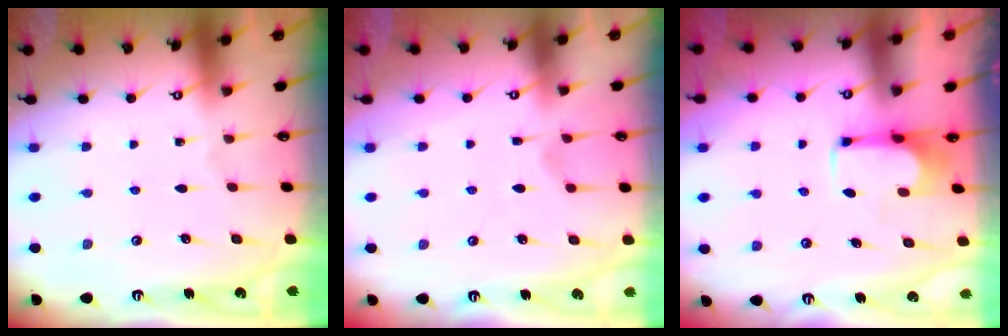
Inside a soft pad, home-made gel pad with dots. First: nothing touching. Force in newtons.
{"total": 2.9, "press": 2.6, "slide": 1.3}
{"total": 0.9, "press": 0.2, "slide": 0.9}